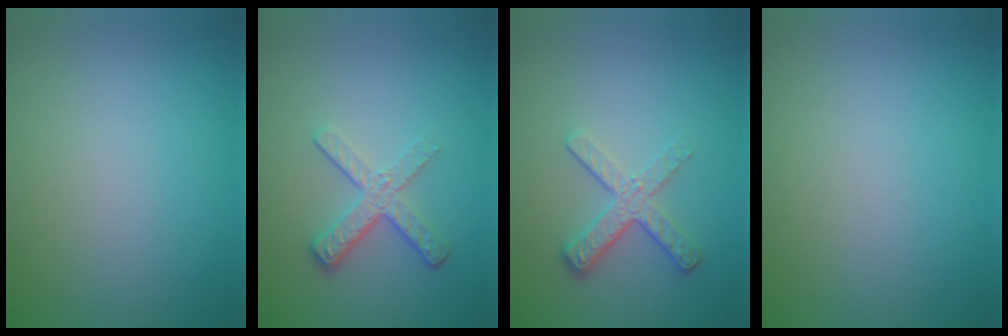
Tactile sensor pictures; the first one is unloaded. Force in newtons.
{"total": 3.6, "press": 2.5, "slide": 2.7}
{"total": 3.7, "press": 2.6, "slide": 2.6}
{"total": 0.0}